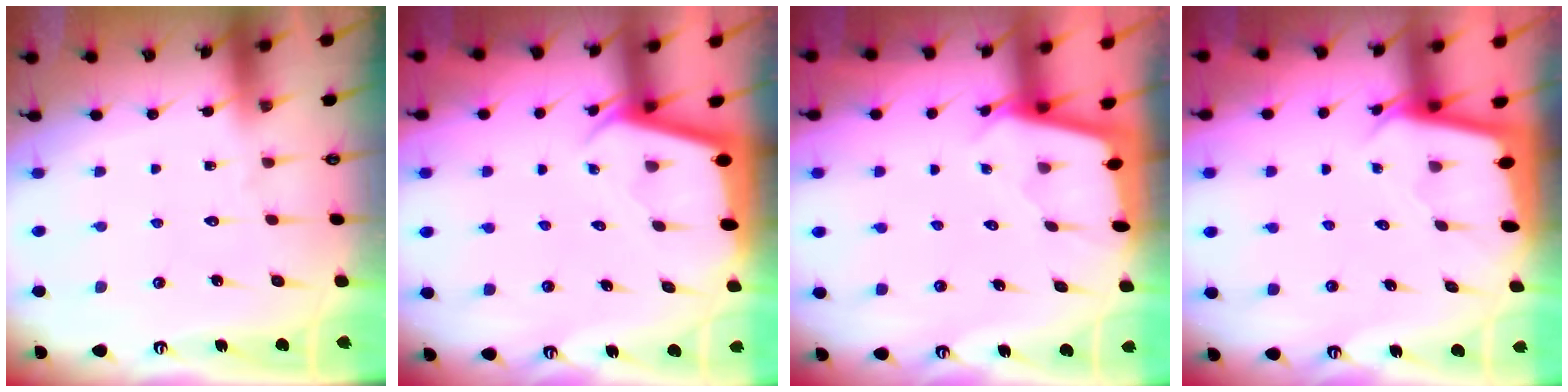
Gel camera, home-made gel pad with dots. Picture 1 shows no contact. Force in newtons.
{"total": 2.3, "press": 2.3, "slide": 0.4}
{"total": 1.9, "press": 1.9, "slide": 0.2}
{"total": 1.9, "press": 1.9, "slide": 0.1}